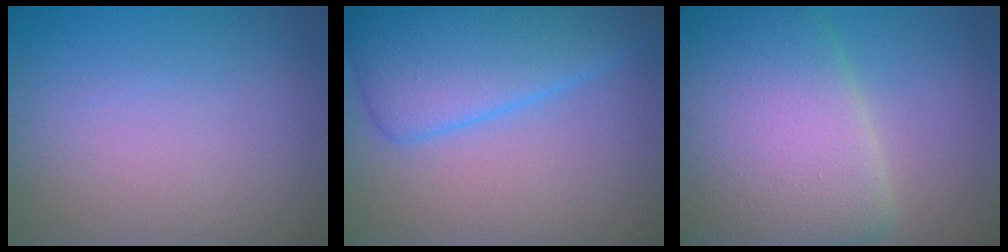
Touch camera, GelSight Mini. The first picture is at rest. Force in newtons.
{"total": 7.5, "press": 7.5, "slide": 0.3}
{"total": 12.8, "press": 12.8, "slide": 0.4}